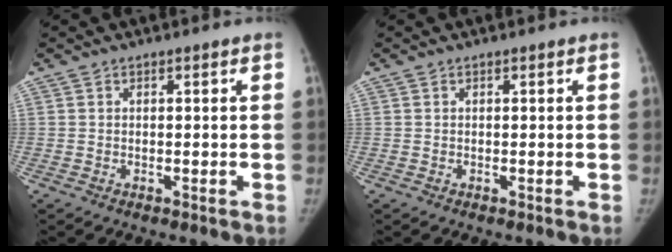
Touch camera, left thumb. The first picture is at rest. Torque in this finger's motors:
{"motor_torque": [0.04, 0.04, 0.14, -0.29, 0.02]}